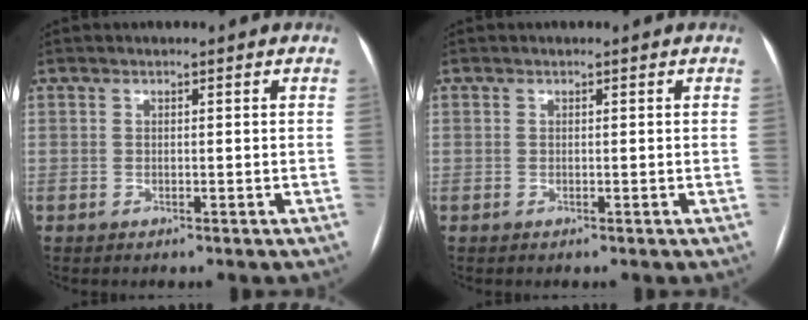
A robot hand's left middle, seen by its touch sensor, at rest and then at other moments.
{"total": 0.0}